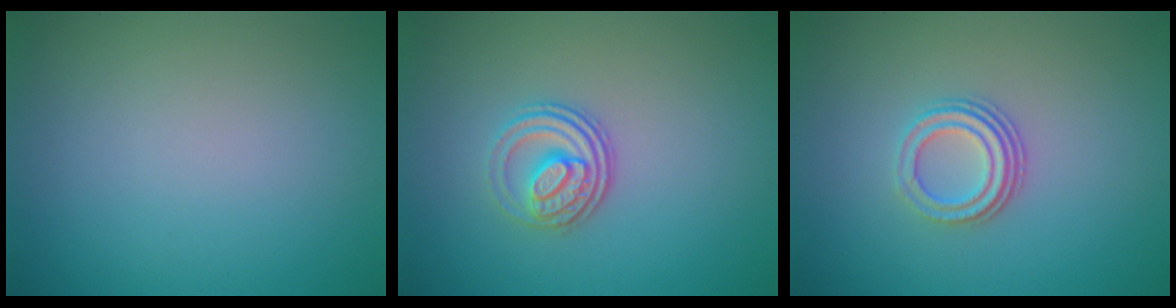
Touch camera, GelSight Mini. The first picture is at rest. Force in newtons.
{"total": 3.1, "press": 2.5, "slide": 1.9}
{"total": 3.0, "press": 2.2, "slide": 2.0}